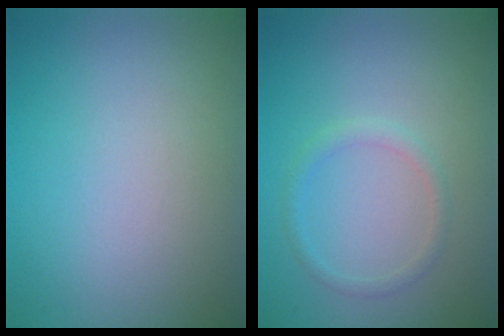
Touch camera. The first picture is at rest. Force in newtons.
{"total": 1.3, "press": 1.3, "slide": 0.1}